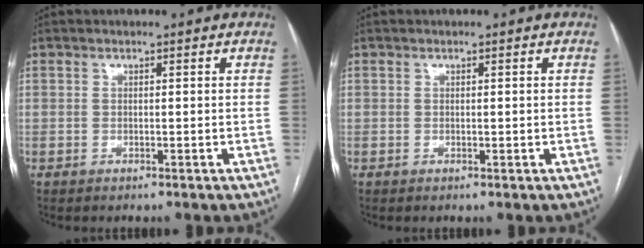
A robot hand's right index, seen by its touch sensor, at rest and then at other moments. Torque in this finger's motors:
{"motor_torque": [-0.11, 0.01, -0.03, -0.01]}